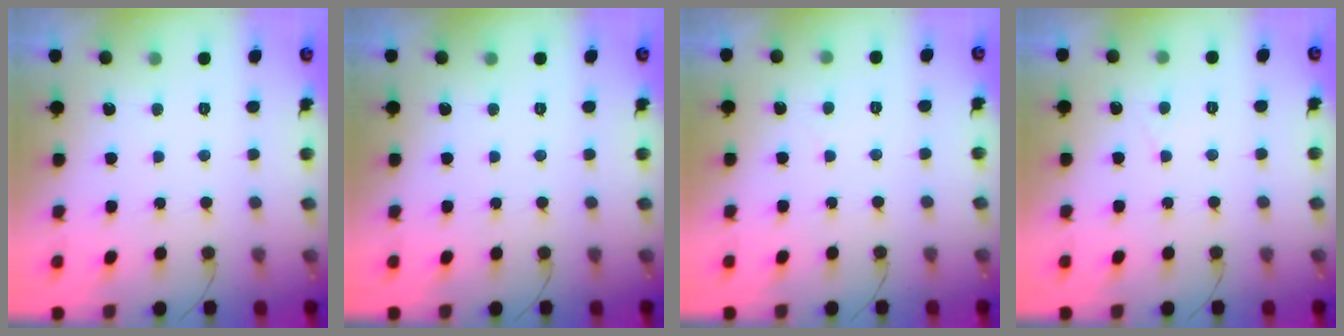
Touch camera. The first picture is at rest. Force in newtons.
{"total": 0.0}
{"total": 2.7, "press": 2.7, "slide": 0.2}
{"total": 2.3, "press": 2.3, "slide": 0.2}